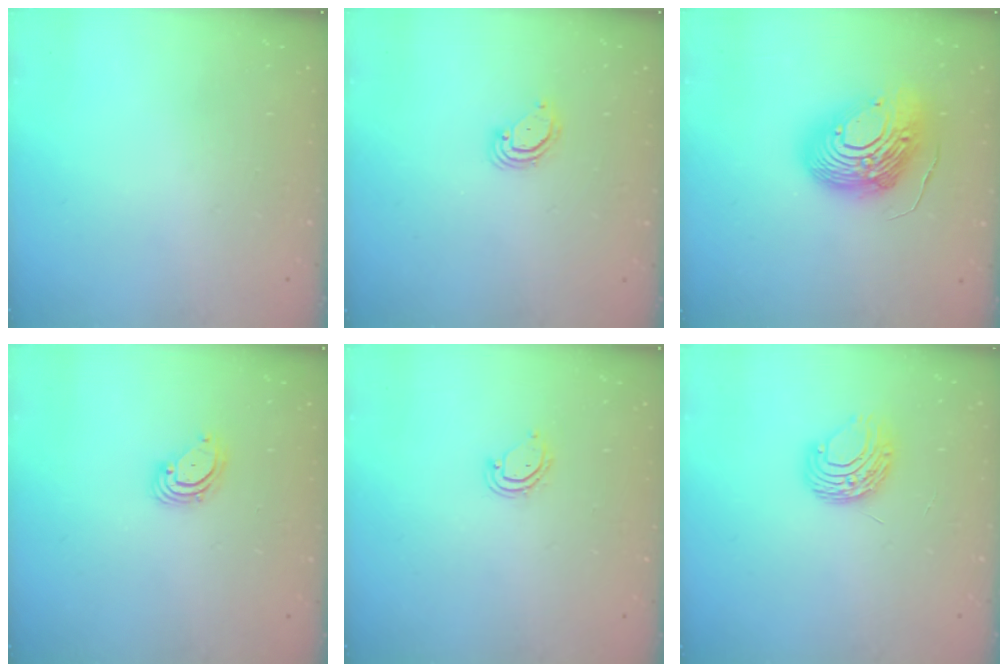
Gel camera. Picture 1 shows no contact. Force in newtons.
{"total": 3.1, "press": 3.1, "slide": 0.2}
{"total": 17.4, "press": 17.3, "slide": 1.6}
{"total": 3.2, "press": 3.2, "slide": 0.1}
{"total": 5.2, "press": 5.2, "slide": 0.2}
{"total": 8.1, "press": 8.1, "slide": 0.5}